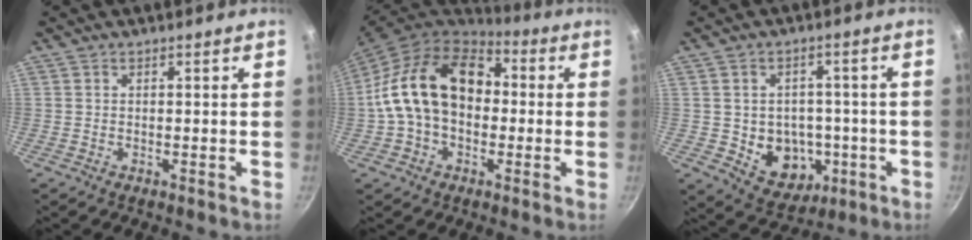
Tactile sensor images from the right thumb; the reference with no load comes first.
{"total": 18.7, "force": [0.7, 13.3, 13.1], "torque": [-0.206, 0.042, -0.002]}
{"total": 11.0, "force": [-1.9, 9.1, 5.9], "torque": [-0.043, 0.009, -0.009]}